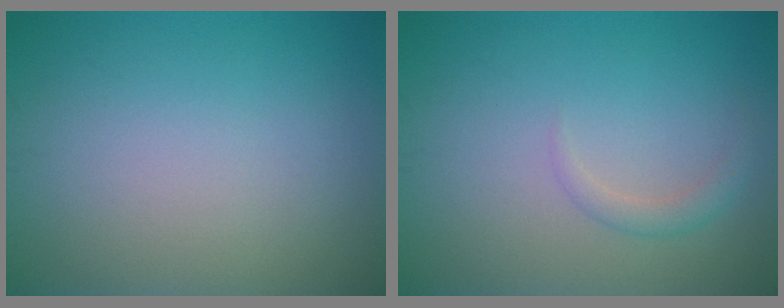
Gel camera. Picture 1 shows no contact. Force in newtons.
{"total": 1.3, "press": 1.3, "slide": 0.1}